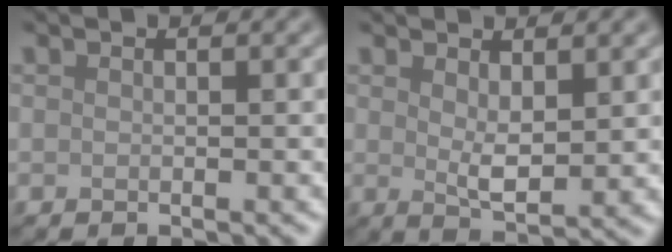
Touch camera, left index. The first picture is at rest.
{"total": 2.9, "force": [1.3, 1.0, 2.4], "torque": [-0.046, -0.010, 0.025]}